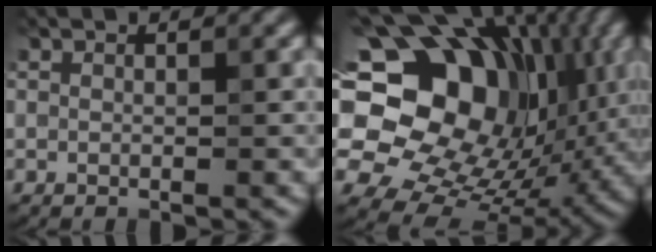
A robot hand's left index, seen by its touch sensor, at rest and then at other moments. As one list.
[{"total": 19.8, "force": [3.4, 15.4, 12.0], "torque": [-0.205, 0.011, 0.076]}]